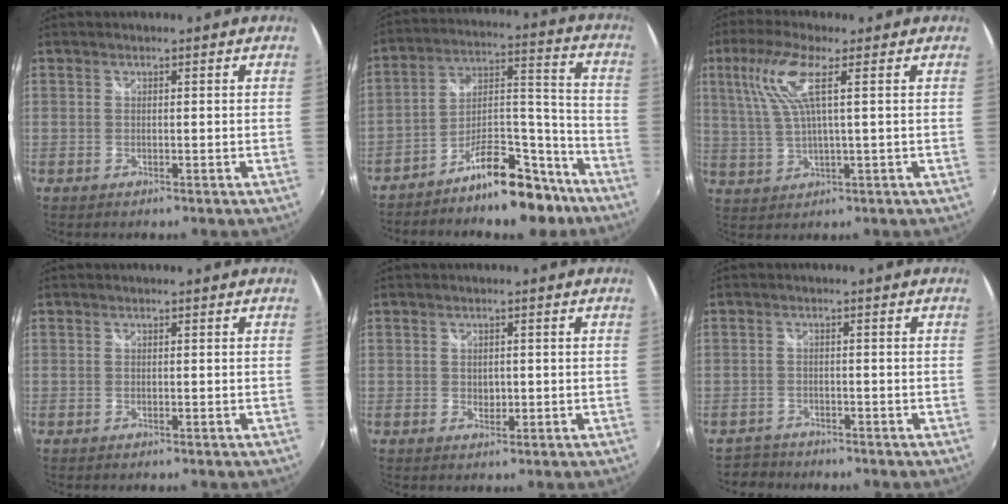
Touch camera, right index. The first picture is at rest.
{"total": 14.3, "force": [-10.6, 5.1, 8.1], "torque": [-0.121, 0.059, -0.159]}
{"total": 8.2, "force": [3.0, 0.9, 7.6], "torque": [-0.156, 0.007, 0.068]}
{"total": 0.0}
{"total": 1.6, "force": [0.1, 1.4, 0.7], "torque": [-0.008, -0.001, 0.002]}
{"total": 2.9, "force": [-2.6, 1.3, -0.5], "torque": [-0.004, 0.003, -0.049]}